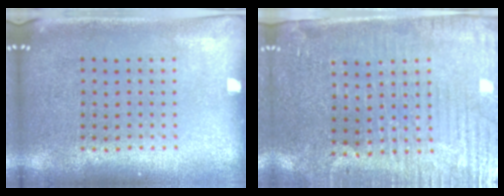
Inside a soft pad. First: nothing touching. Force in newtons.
{"total": 3.7, "press": 3.5, "slide": 1.4}